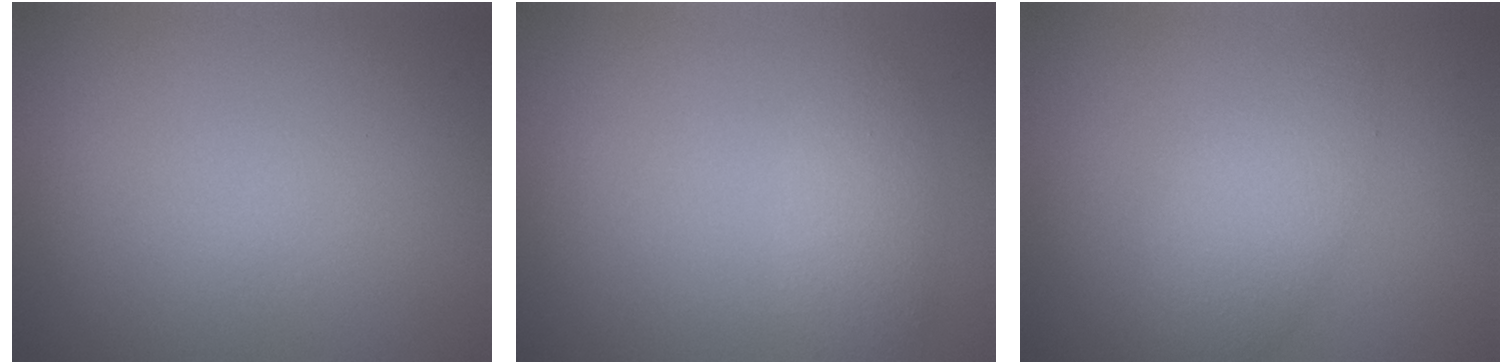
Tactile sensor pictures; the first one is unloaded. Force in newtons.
{"total": 2.1, "press": 2.1, "slide": 0.2}
{"total": 2.6, "press": 2.6, "slide": 0.3}